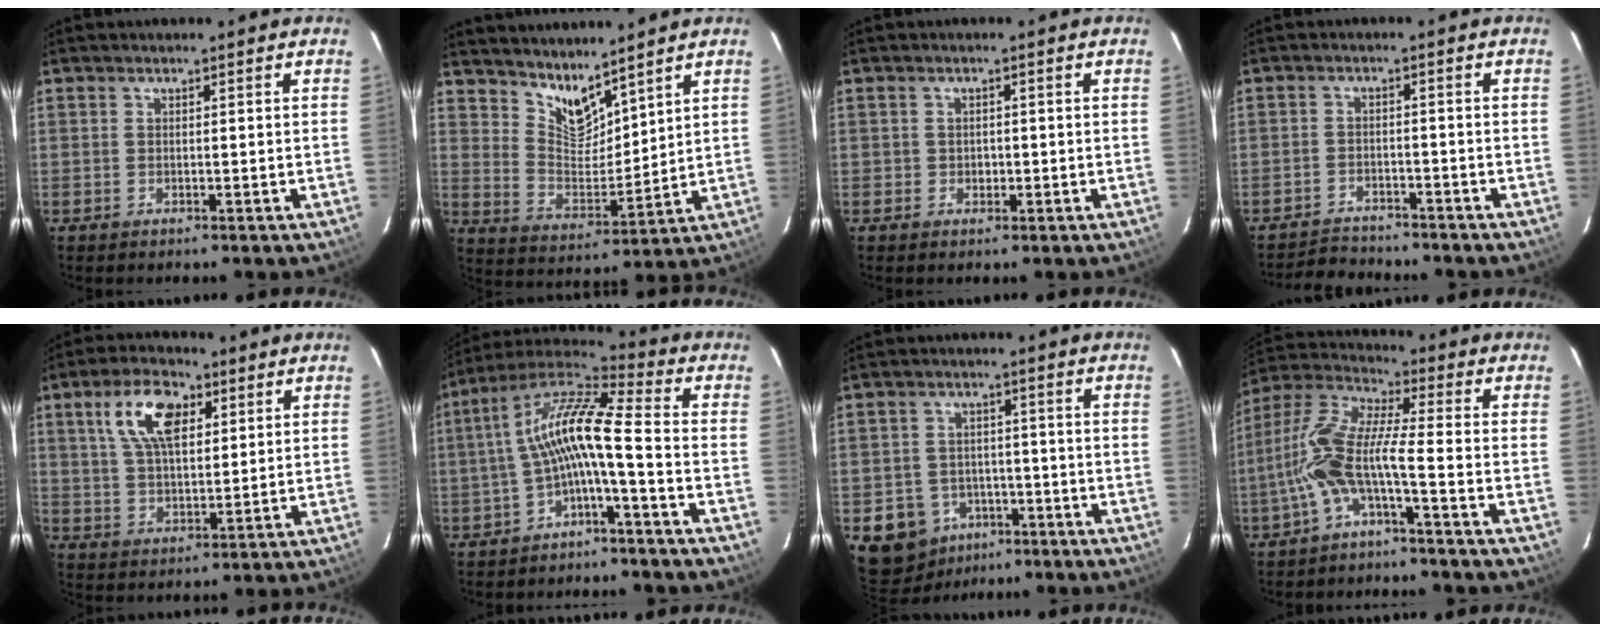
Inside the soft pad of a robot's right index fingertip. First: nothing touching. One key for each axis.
{"total": 8.7, "fx": 7.4, "fy": 2.8, "fz": 3.6, "tx": -0.065, "ty": -0.008, "tz": 0.145}
{"total": 1.6, "fx": -0.3, "fy": 1.5, "fz": 0.2, "tx": -0.003, "ty": 0.003, "tz": -0.001}
{"total": 6.4, "fx": -6.1, "fy": 1.6, "fz": 0.8, "tx": -0.035, "ty": 0.008, "tz": -0.096}
{"total": 11.0, "fx": 4.6, "fy": 5.5, "fz": 8.3, "tx": -0.157, "ty": 0.024, "tz": 0.086}
{"total": 11.5, "fx": -2.1, "fy": 1.5, "fz": 11.2, "tx": -0.231, "ty": 0.024, "tz": -0.048}
{"total": 10.1, "fx": -5.1, "fy": 8.4, "fz": 2.5, "tx": -0.082, "ty": 0.020, "tz": -0.061}
{"total": 10.3, "fx": -3.8, "fy": 0.9, "fz": 9.6, "tx": -0.210, "ty": 0.012, "tz": -0.082}